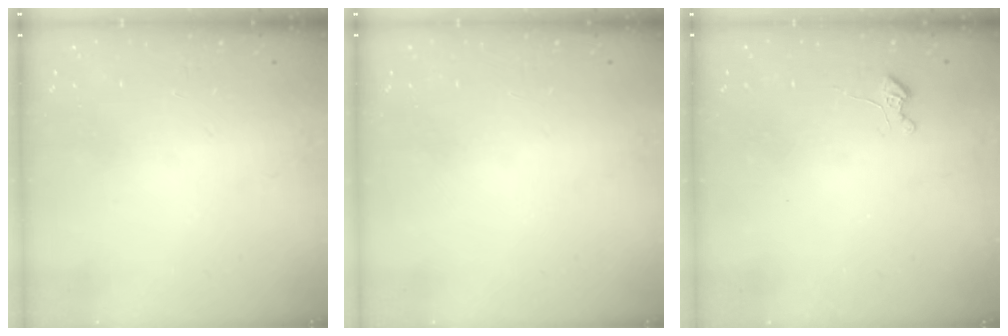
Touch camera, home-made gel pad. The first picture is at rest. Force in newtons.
{"total": 0.0}
{"total": 3.7, "press": 3.6, "slide": 0.5}